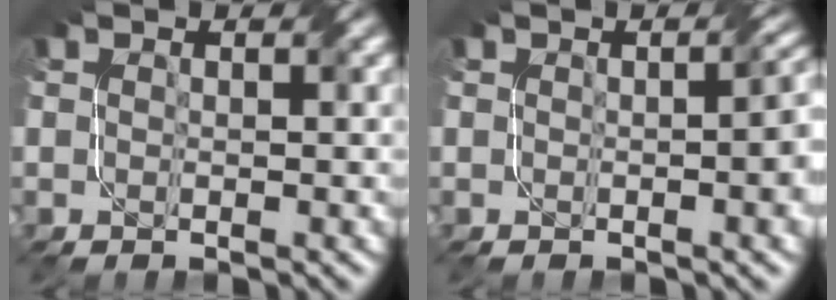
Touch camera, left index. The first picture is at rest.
{"total": 4.1, "force": [-0.1, 1.3, 3.9], "torque": [-0.034, 0.010, 0.000]}